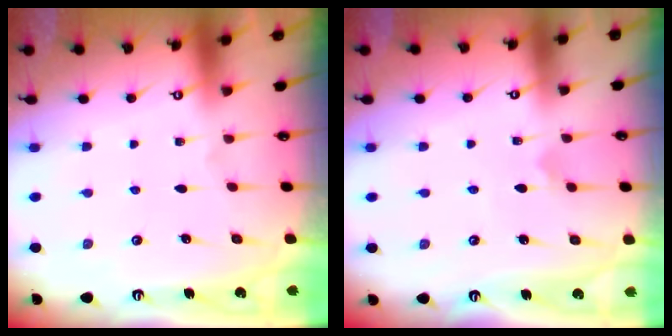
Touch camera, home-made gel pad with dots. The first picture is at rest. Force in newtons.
{"total": 2.9, "press": 2.9, "slide": 0.1}